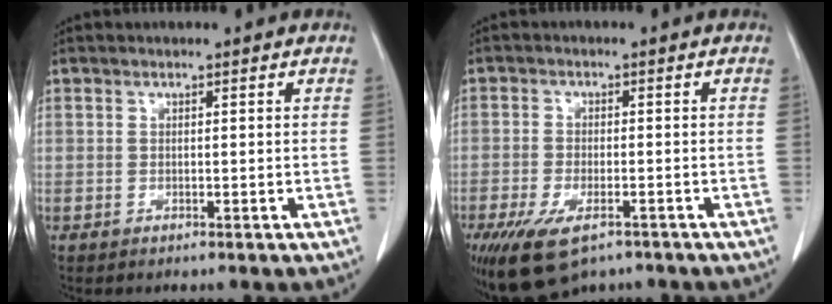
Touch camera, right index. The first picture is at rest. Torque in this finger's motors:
{"motor_torque": [1.07, -0.92, 0.49, 0.11]}